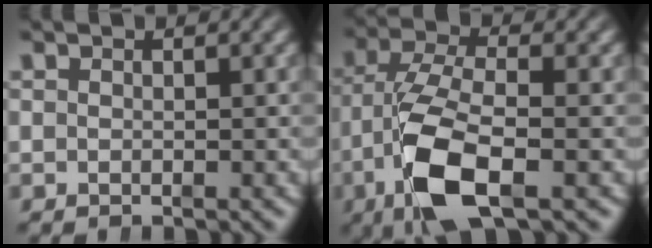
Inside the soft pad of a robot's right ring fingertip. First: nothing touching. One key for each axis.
{"total": 7.9, "fx": -1.7, "fy": 3.5, "fz": 6.8, "tx": -0.151, "ty": -0.030, "tz": -0.014}